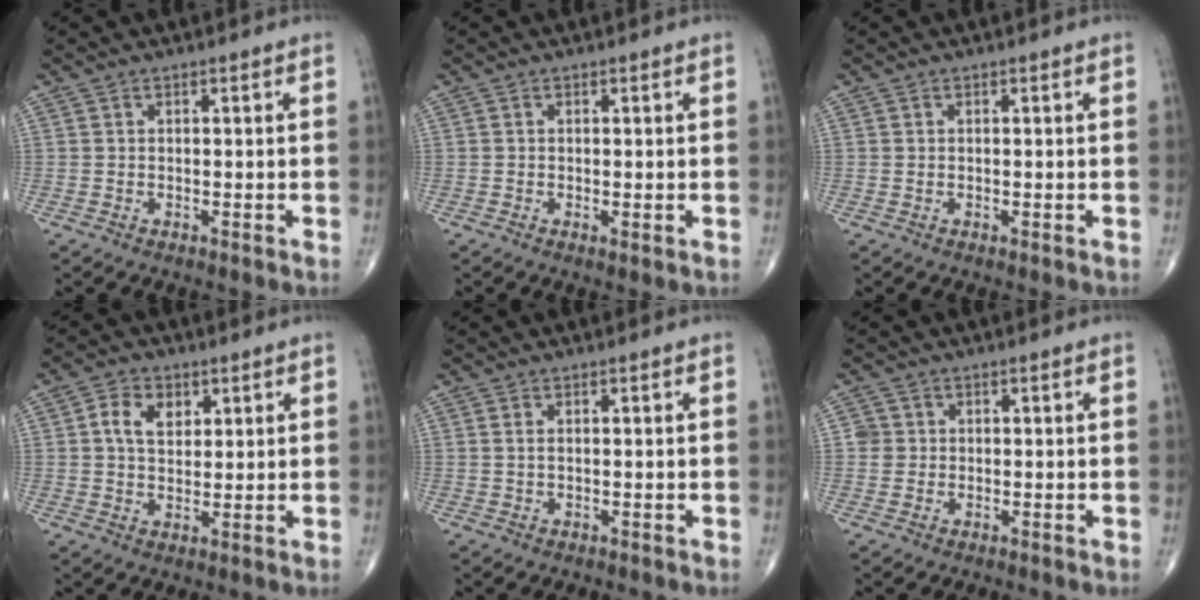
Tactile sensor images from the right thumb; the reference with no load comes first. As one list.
[{"total": 0.8, "force": [-0.2, 0.1, 0.8], "torque": [-0.017, -0.006, -0.004]}, {"total": 0.0}, {"total": 6.0, "force": [2.0, 4.2, 3.8], "torque": [-0.053, -0.004, 0.031]}, {"total": 1.0, "force": [0.2, 0.4, 0.9], "torque": [-0.023, 0.003, 0.007]}, {"total": 2.1, "force": [0.1, 2.1, 0.2], "torque": [0.010, 0.005, 0.001]}]